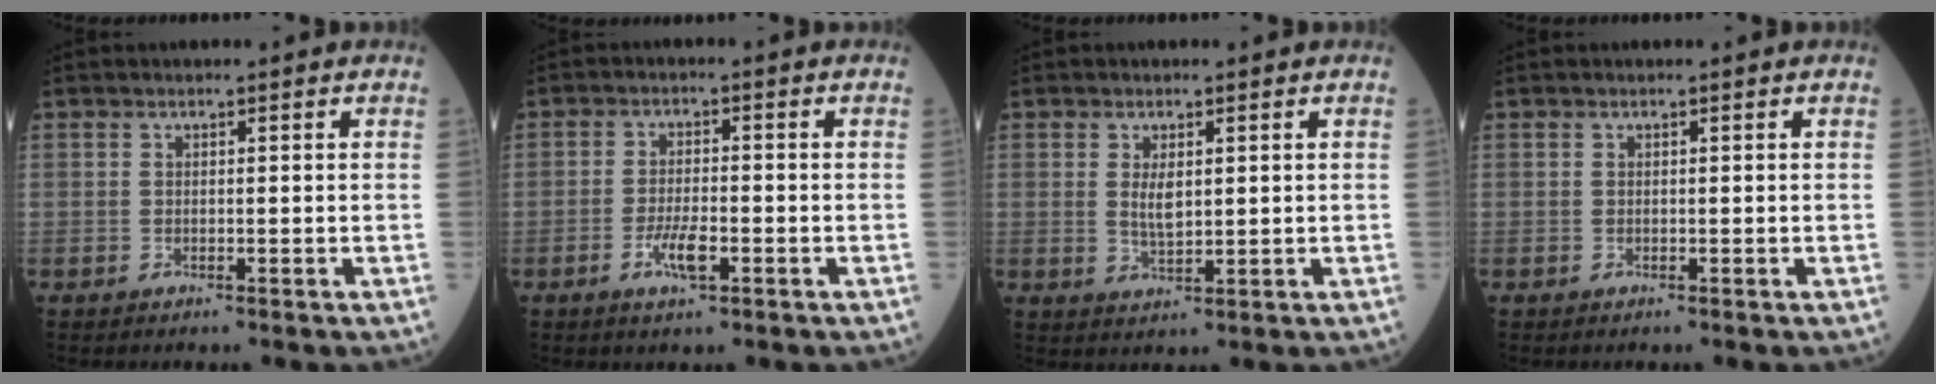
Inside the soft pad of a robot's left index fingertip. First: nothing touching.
{"total": 3.9, "force": [-1.7, 0.8, 3.4], "torque": [-0.064, -0.001, -0.031]}
{"total": 2.9, "force": [0.7, 1.0, 2.6], "torque": [-0.053, -0.006, 0.016]}
{"total": 0.0}